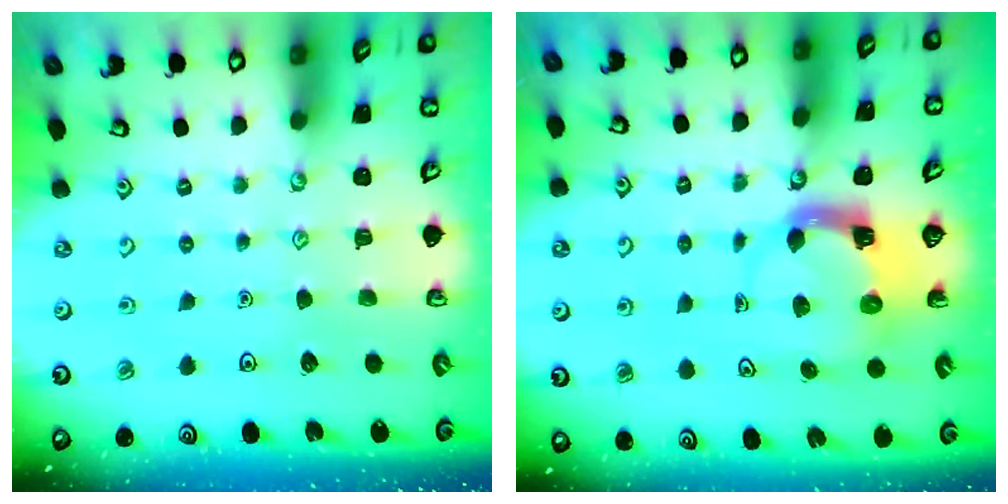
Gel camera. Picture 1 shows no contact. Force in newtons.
{"total": 3.9, "press": 3.9, "slide": 0.6}